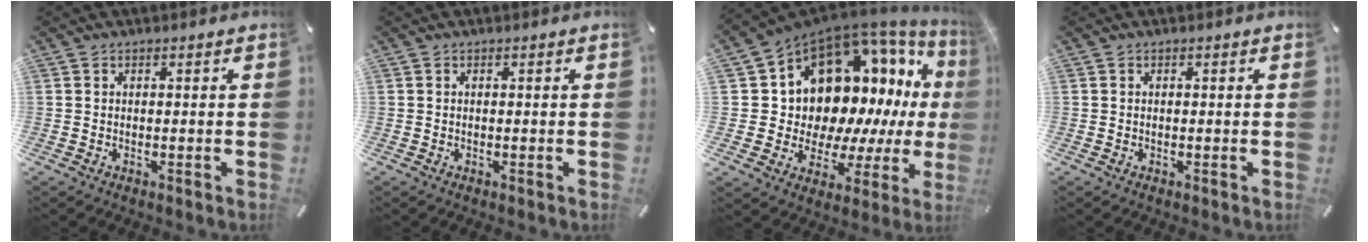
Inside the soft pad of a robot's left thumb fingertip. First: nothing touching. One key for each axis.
{"total": 0.0}
{"total": 15.8, "fx": 5.9, "fy": 12.2, "fz": 8.1, "tx": -0.107, "ty": -0.086, "tz": 0.126}
{"total": 0.0}